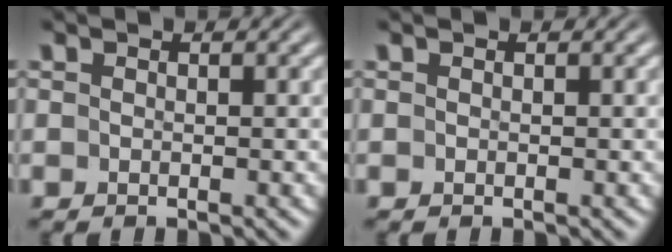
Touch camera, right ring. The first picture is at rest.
{"total": 0.0}